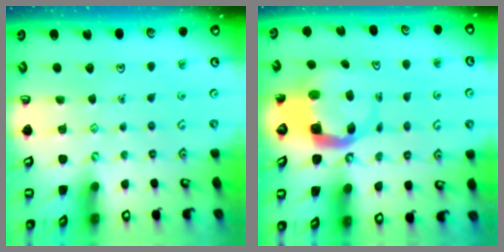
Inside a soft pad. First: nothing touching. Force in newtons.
{"total": 5.3, "press": 5.2, "slide": 0.7}